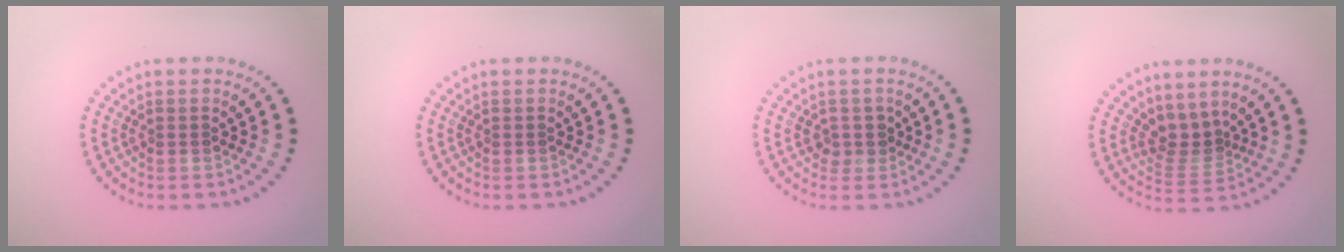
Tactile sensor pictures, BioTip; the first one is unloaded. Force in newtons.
{"total": 0.0}
{"total": 1.7, "press": 1.4, "slide": 0.8}
{"total": 2.8, "press": 1.7, "slide": 2.2}